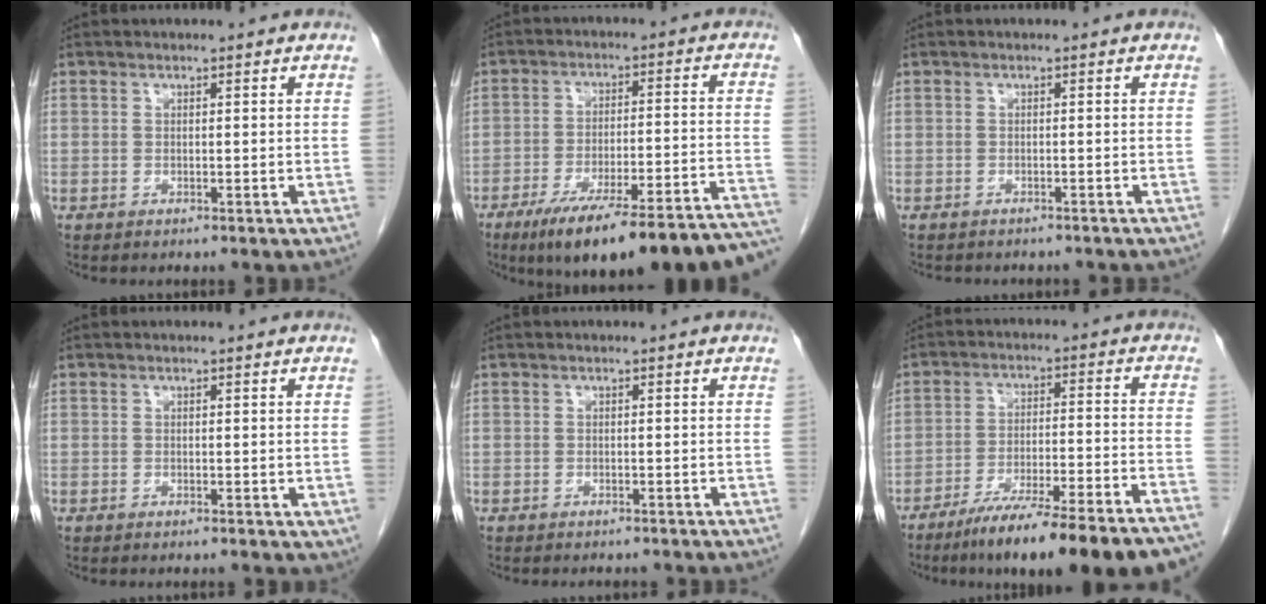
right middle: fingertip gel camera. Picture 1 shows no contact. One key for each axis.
{"total": 24.4, "fx": -19.8, "fy": 2.7, "fz": 13.9, "tx": -0.131, "ty": 0.002, "tz": -0.276}
{"total": 5.4, "fx": -4.8, "fy": 1.8, "fz": 1.7, "tx": -0.022, "ty": 0.000, "tz": -0.054}
{"total": 0.8, "fx": -0.2, "fy": 0.4, "fz": 0.7, "tx": -0.009, "ty": -0.003, "tz": -0.003}
{"total": 2.0, "fx": -1.8, "fy": 0.6, "fz": 0.6, "tx": -0.012, "ty": -0.004, "tz": -0.020}
{"total": 21.1, "fx": -17.3, "fy": 0.5, "fz": 12.1, "tx": -0.127, "ty": -0.015, "tz": -0.257}